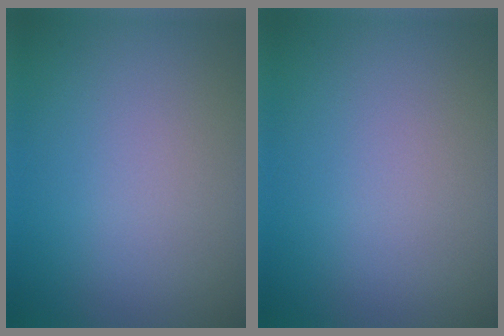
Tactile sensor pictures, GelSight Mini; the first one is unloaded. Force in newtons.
{"total": 0.0}